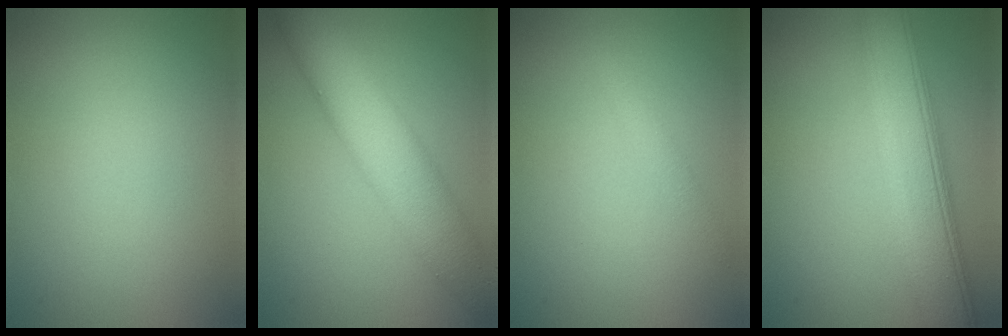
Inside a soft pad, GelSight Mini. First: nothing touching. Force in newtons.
{"total": 8.0, "press": 8.0, "slide": 0.3}
{"total": 1.2, "press": 1.2, "slide": 0.0}
{"total": 7.8, "press": 7.8, "slide": 0.6}